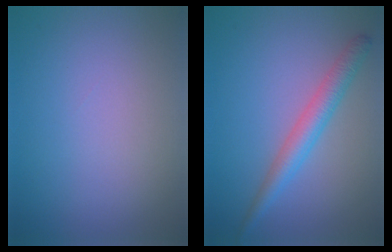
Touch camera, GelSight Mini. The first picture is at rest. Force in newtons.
{"total": 3.0, "press": 3.0, "slide": 0.1}